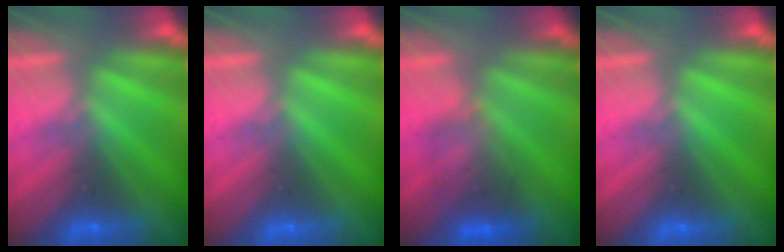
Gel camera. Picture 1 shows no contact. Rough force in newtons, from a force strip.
{"total": 0.0}
{"total": 2.4}
{"total": 0.0}